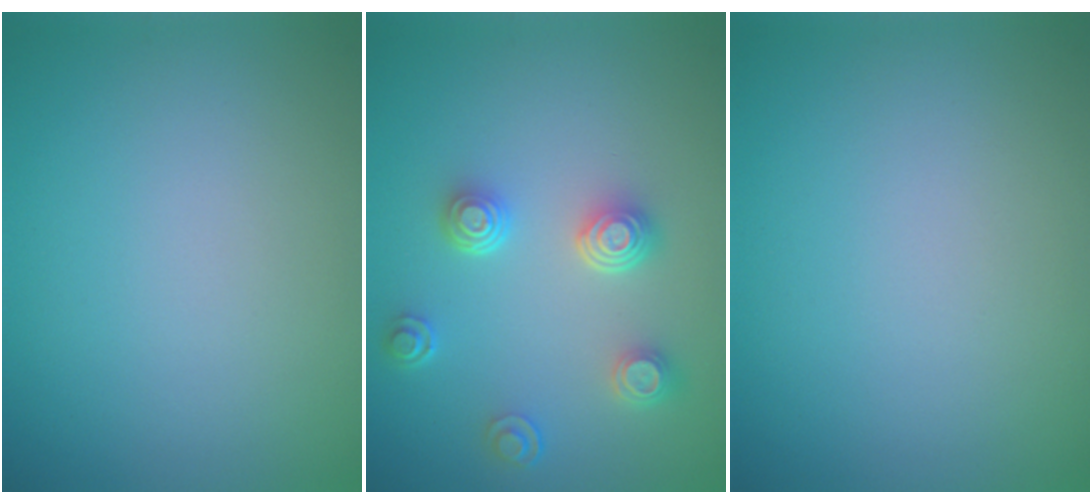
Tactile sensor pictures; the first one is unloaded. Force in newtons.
{"total": 3.8, "press": 3.0, "slide": 2.4}
{"total": 0.0}